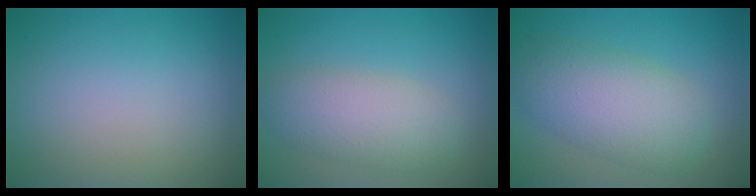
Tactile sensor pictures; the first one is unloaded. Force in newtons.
{"total": 4.6, "press": 4.6, "slide": 0.3}
{"total": 6.4, "press": 6.4, "slide": 0.2}